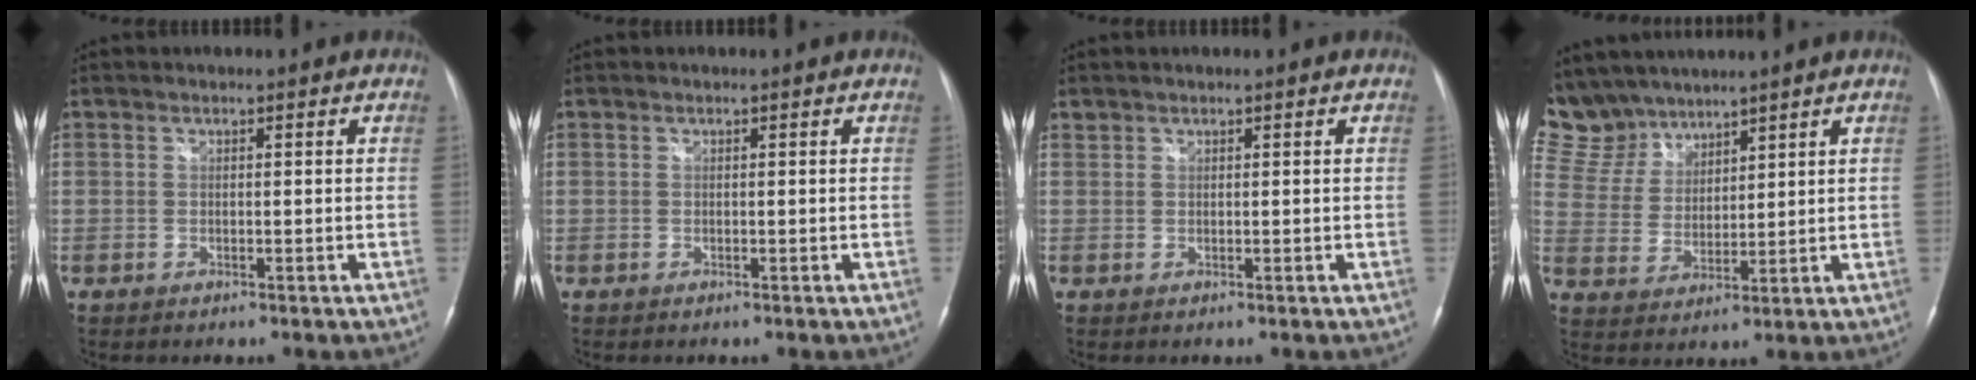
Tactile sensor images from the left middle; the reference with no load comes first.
{"total": 0.0}
{"total": 0.5, "force": [0.5, 0.2, -0.1], "torque": [-0.002, 0.006, 0.010]}
{"total": 10.2, "force": [9.1, 4.5, 0.6], "torque": [-0.025, 0.015, 0.199]}